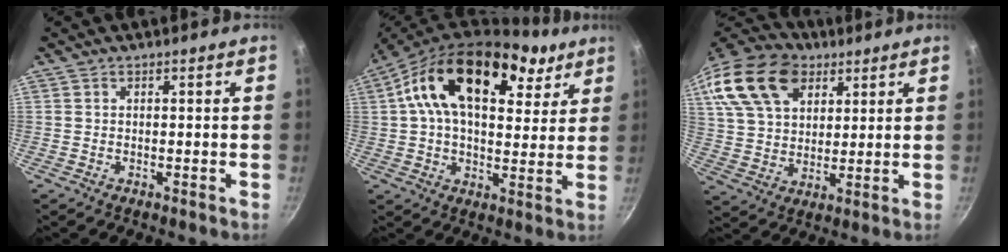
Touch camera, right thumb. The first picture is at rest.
{"total": 21.1, "force": [9.3, 12.3, 14.3], "torque": [-0.217, -0.007, 0.132]}
{"total": 19.3, "force": [9.7, 12.7, 10.8], "torque": [-0.188, -0.004, 0.178]}